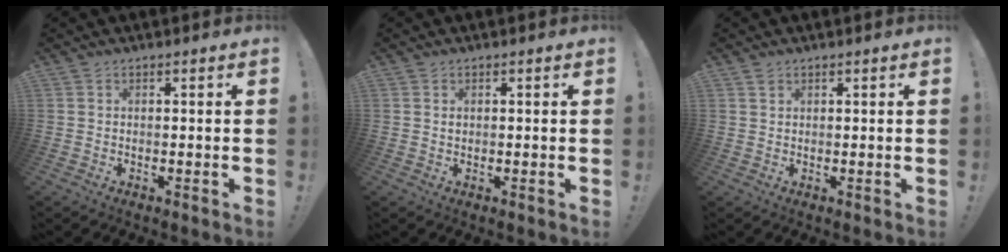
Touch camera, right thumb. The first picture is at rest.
{"total": 0.7, "force": [0.3, 0.5, 0.2], "torque": [0.003, 0.000, 0.005]}
{"total": 1.1, "force": [0.8, 0.7, 0.2], "torque": [0.001, -0.002, 0.015]}